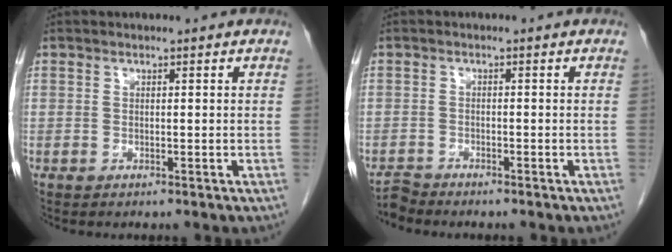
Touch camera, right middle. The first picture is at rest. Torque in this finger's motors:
{"motor_torque": [-0.08, 0.10, -0.06, -0.02]}